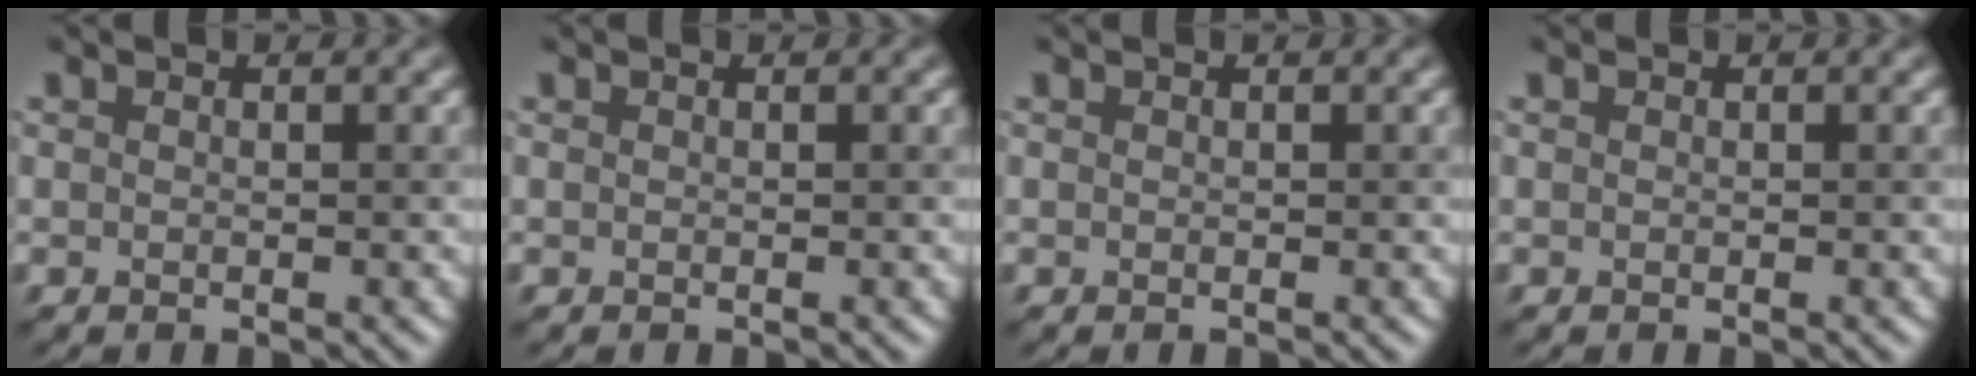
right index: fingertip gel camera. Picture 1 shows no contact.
{"total": 0.0}
{"total": 0.0}
{"total": 0.0}